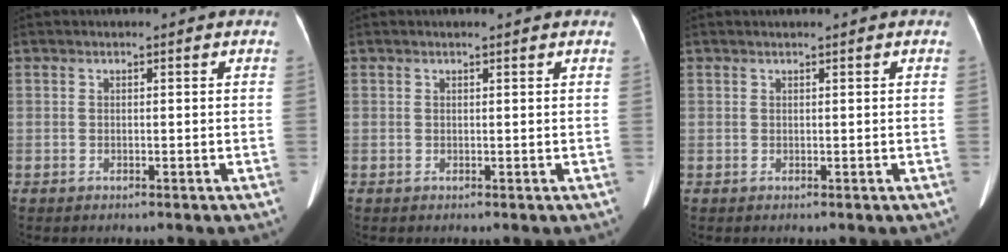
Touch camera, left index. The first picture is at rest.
{"total": 2.3, "force": [2.1, 0.0, 1.0], "torque": [-0.014, 0.014, 0.023]}
{"total": 1.2, "force": [1.0, -0.2, 0.5], "torque": [-0.007, 0.014, 0.022]}